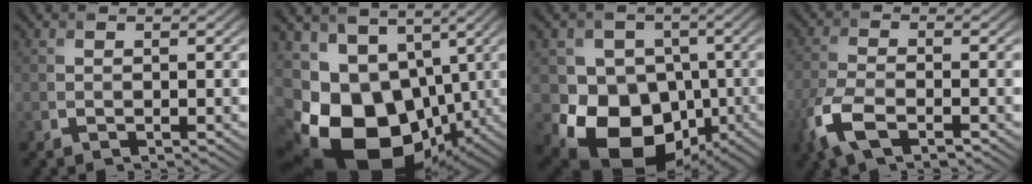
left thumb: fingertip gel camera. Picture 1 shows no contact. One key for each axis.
{"total": 19.2, "fx": -4.5, "fy": 14.0, "fz": 12.3, "tx": -0.254, "ty": -0.035, "tz": -0.066}
{"total": 13.6, "fx": -3.8, "fy": 10.8, "fz": 7.3, "tx": -0.122, "ty": -0.033, "tz": -0.087}
{"total": 6.9, "fx": -3.8, "fy": 2.9, "fz": 4.9, "tx": -0.120, "ty": -0.009, "tz": -0.086}